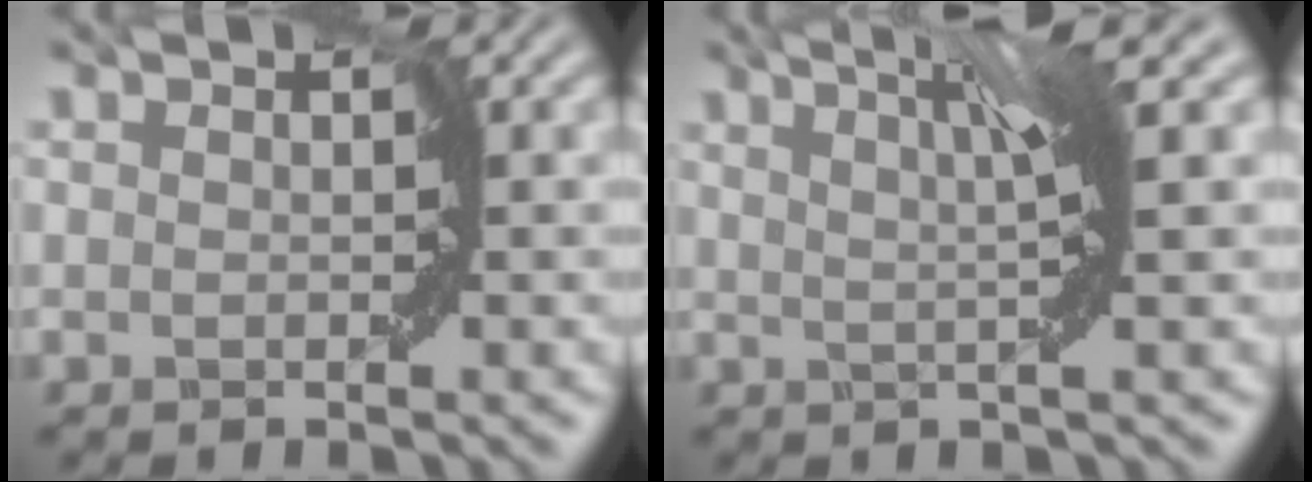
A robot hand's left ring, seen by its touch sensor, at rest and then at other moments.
{"total": 3.3, "force": [1.4, -0.4, 3.0], "torque": [-0.040, 0.006, 0.021]}